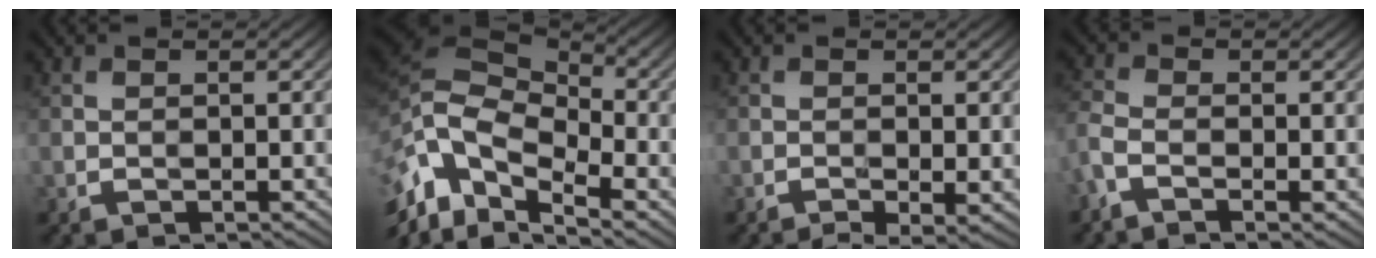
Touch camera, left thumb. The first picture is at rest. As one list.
[{"total": 14.1, "force": [-4.7, 8.4, 10.4], "torque": [-0.246, -0.010, -0.074]}, {"total": 2.6, "force": [-1.1, 0.4, 2.3], "torque": [-0.042, -0.003, -0.015]}, {"total": 3.6, "force": [-1.9, 1.4, 2.6], "torque": [-0.073, -0.007, -0.050]}]